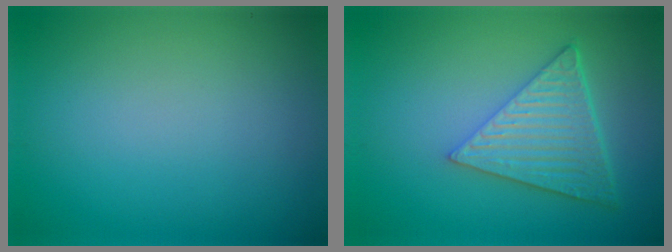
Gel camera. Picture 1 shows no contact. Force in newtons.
{"total": 6.6, "press": 4.7, "slide": 4.6}